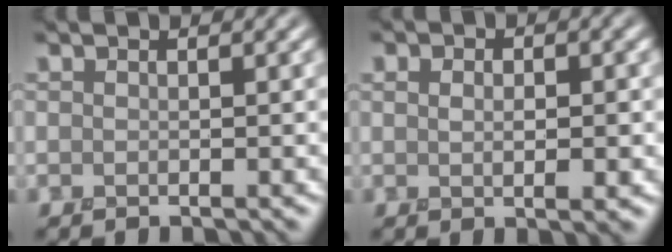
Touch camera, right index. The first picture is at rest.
{"total": 2.9, "force": [0.3, 1.6, 2.4], "torque": [-0.031, -0.002, 0.004]}